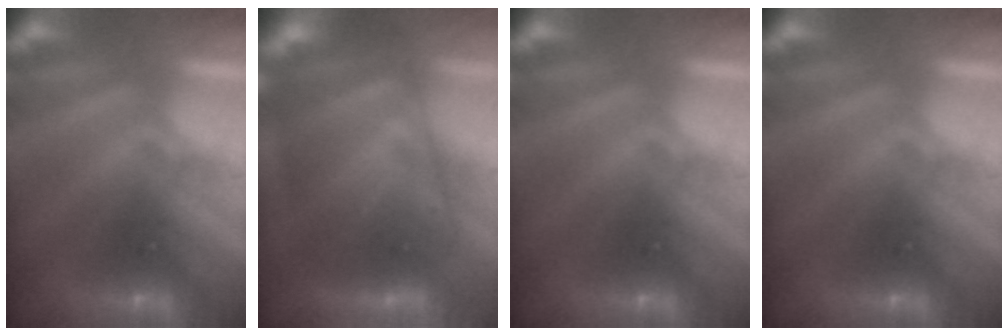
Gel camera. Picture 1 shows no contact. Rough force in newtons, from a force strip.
{"total": 8.8}
{"total": 0.0}
{"total": 0.0}